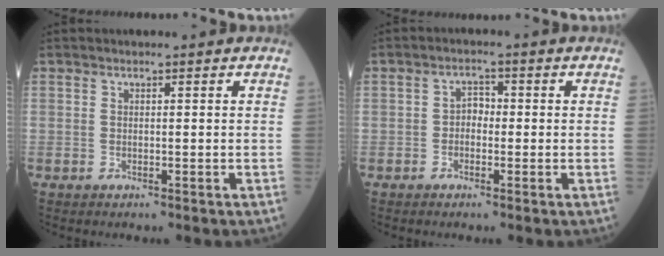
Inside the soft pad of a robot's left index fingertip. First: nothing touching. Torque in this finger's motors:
{"motor_torque": [-0.06, 0.18, -0.03, -0.01]}